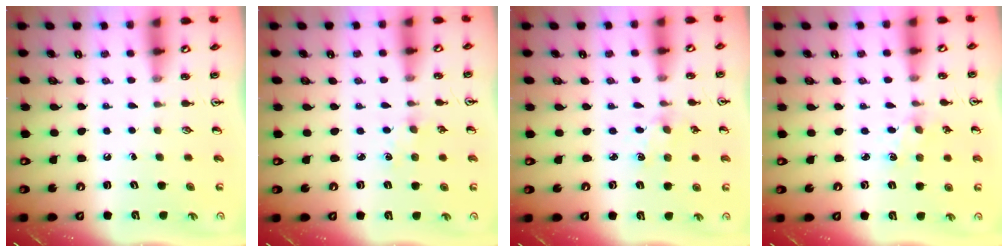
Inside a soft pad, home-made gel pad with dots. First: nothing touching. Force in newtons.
{"total": 1.3, "press": 1.3, "slide": 0.2}
{"total": 1.5, "press": 1.5, "slide": 0.3}
{"total": 1.2, "press": 1.2, "slide": 0.2}